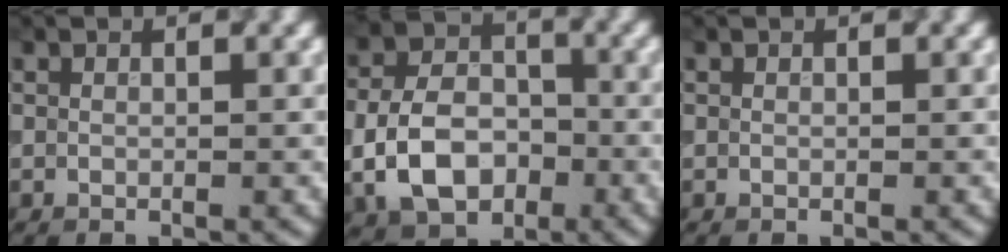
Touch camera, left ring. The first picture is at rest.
{"total": 7.7, "force": [-2.2, 5.4, 5.0], "torque": [-0.097, -0.004, -0.040]}
{"total": 0.0}